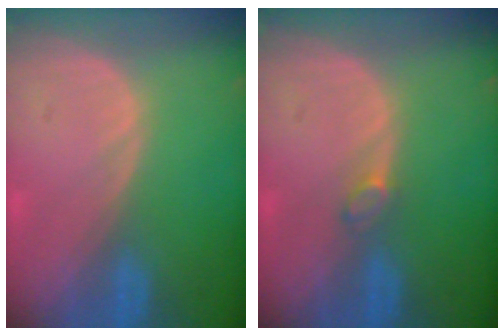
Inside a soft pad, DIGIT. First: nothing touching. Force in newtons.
{"total": 1.4, "press": 1.4, "slide": 0.2}